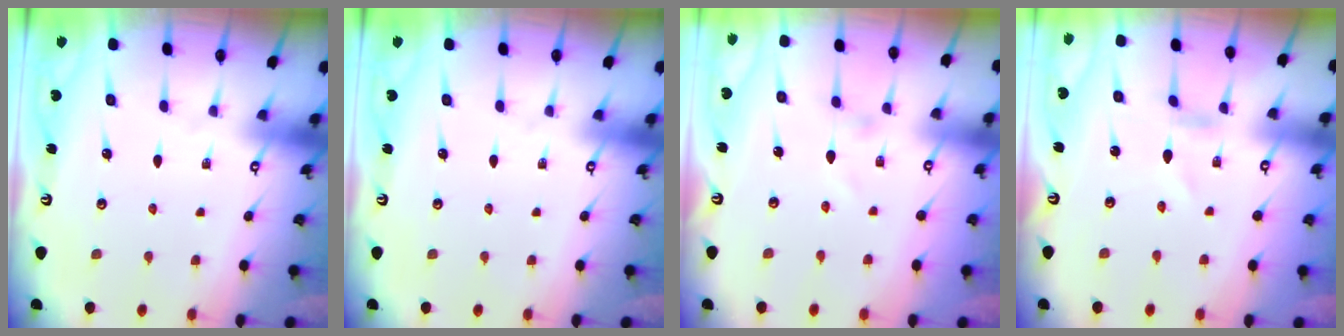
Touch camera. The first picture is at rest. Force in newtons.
{"total": 0.0}
{"total": 0.0}
{"total": 0.0}